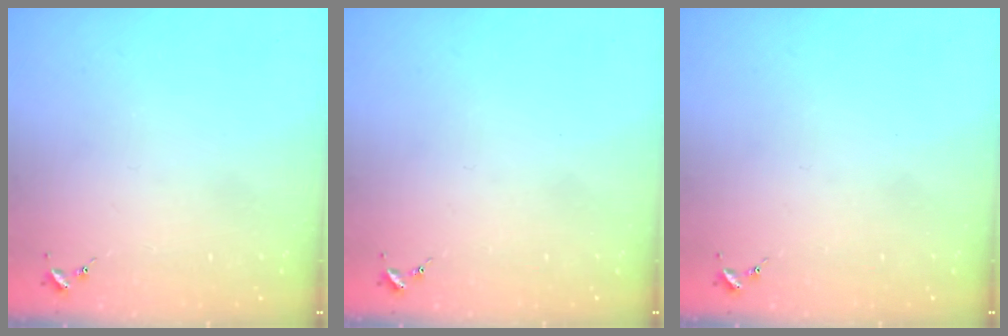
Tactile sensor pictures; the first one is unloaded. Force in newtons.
{"total": 0.0}
{"total": 0.0}